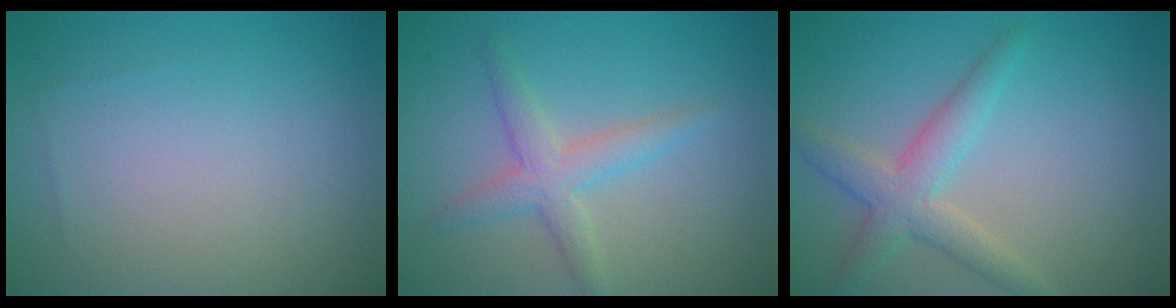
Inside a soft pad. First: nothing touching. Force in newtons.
{"total": 2.9, "press": 2.9, "slide": 0.1}
{"total": 3.5, "press": 3.5, "slide": 0.2}